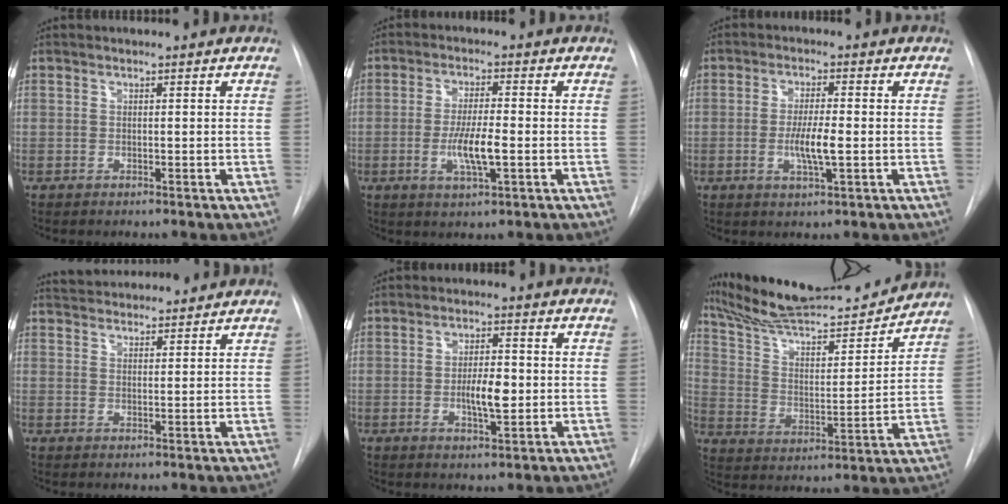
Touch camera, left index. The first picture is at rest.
{"total": 6.2, "force": [-1.4, 1.0, 6.0], "torque": [-0.117, -0.007, -0.024]}
{"total": 5.1, "force": [-0.9, 0.6, 5.0], "torque": [-0.099, -0.009, -0.015]}
{"total": 9.4, "force": [8.9, 1.7, 2.3], "torque": [-0.036, 0.029, 0.130]}
{"total": 5.2, "force": [-0.7, 1.6, 4.9], "torque": [-0.086, -0.001, -0.009]}
{"total": 19.6, "force": [18.3, 1.9, 6.8], "torque": [-0.118, -0.004, 0.292]}